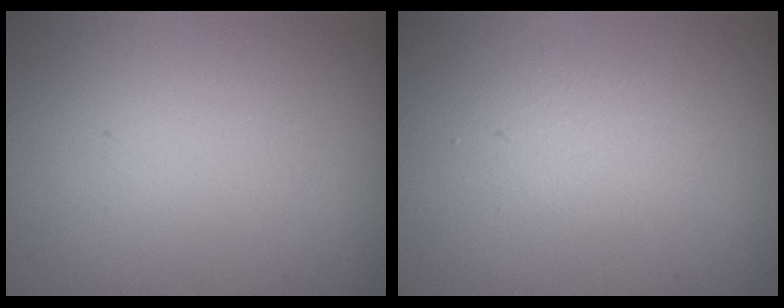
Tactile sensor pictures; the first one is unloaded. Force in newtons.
{"total": 1.4, "press": 1.4, "slide": 0.0}